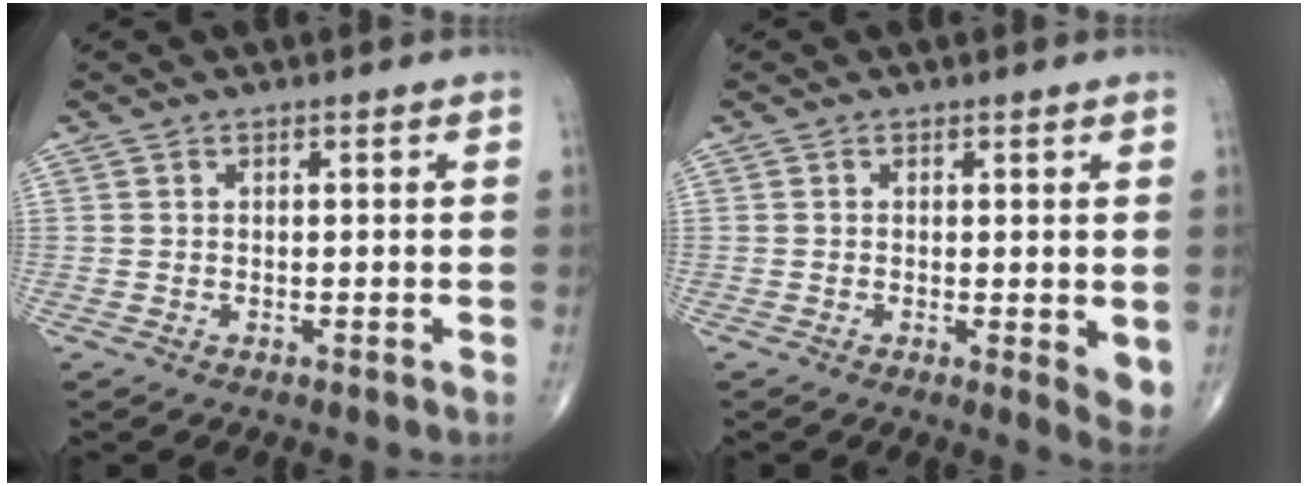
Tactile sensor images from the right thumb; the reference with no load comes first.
{"total": 4.1, "force": [0.0, 1.2, 3.9], "torque": [-0.050, -0.013, -0.002]}